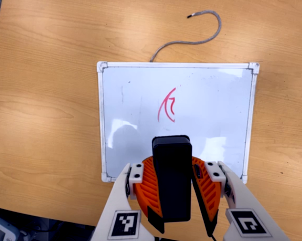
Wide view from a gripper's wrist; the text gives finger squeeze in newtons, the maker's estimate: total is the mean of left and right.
{"total": 11.9, "left": 11.8, "right": 11.9}